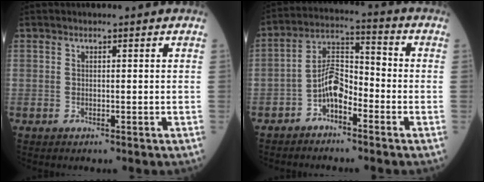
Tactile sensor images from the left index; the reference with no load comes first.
{"total": 6.4, "force": [-3.2, 2.9, 4.8], "torque": [-0.093, 0.024, -0.062]}